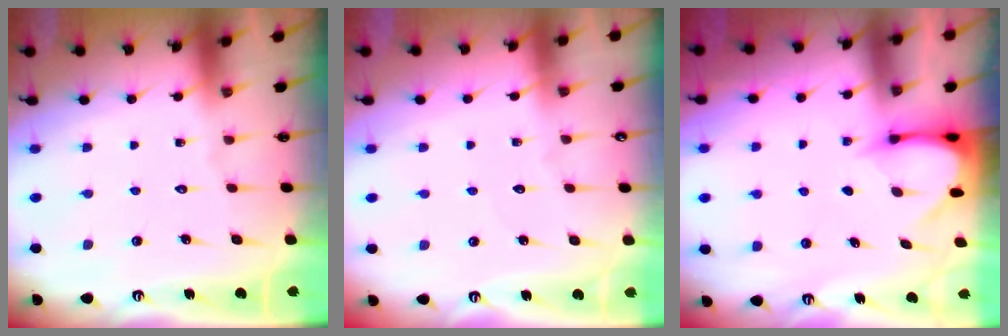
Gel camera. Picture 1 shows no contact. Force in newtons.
{"total": 2.1, "press": 2.1, "slide": 0.1}
{"total": 3.6, "press": 3.6, "slide": 0.3}